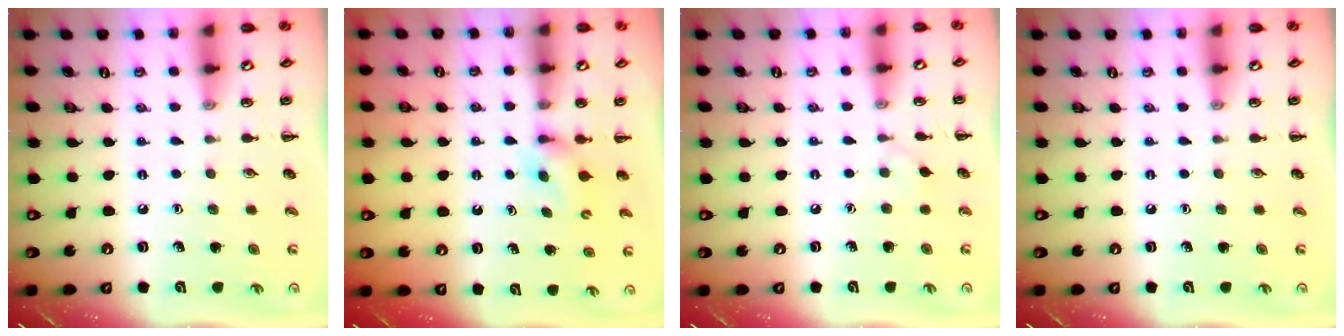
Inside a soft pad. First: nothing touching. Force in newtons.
{"total": 4.7, "press": 4.5, "slide": 1.2}
{"total": 2.9, "press": 2.6, "slide": 1.1}
{"total": 0.0}